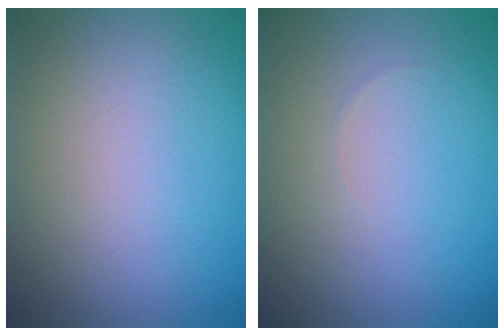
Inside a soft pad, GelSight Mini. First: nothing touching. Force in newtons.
{"total": 0.0}